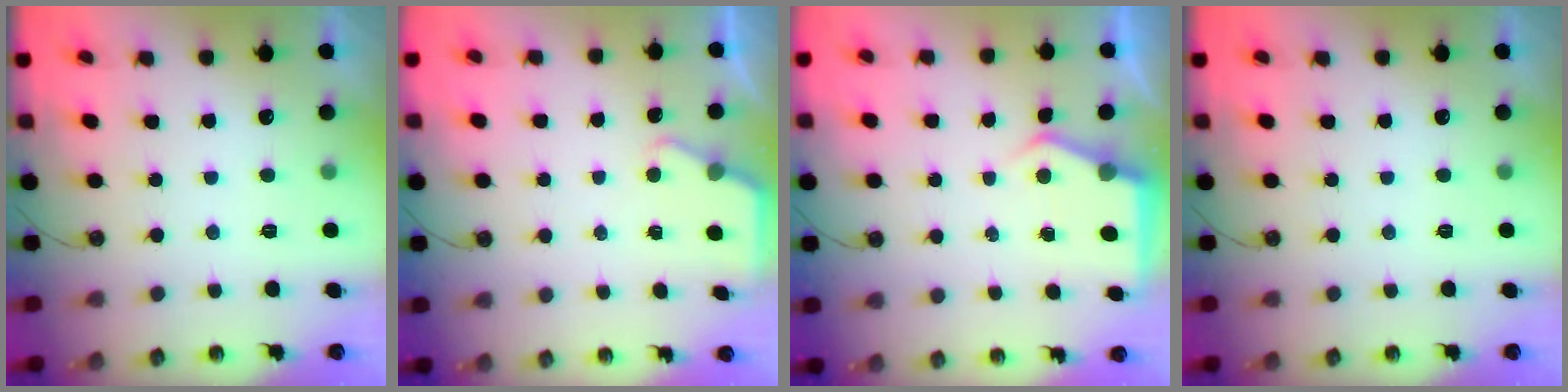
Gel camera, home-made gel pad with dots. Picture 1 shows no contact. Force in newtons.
{"total": 2.7, "press": 2.7, "slide": 0.2}
{"total": 4.6, "press": 4.6, "slide": 0.6}
{"total": 0.0}